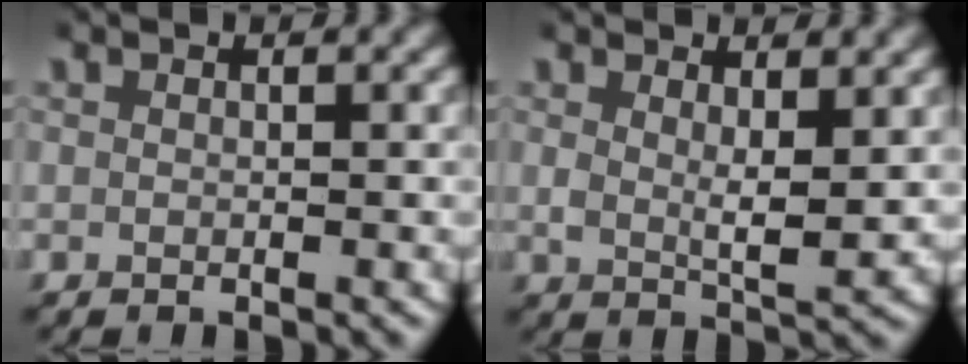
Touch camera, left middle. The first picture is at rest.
{"total": 2.6, "force": [1.4, 0.6, 2.1], "torque": [-0.040, -0.017, 0.029]}